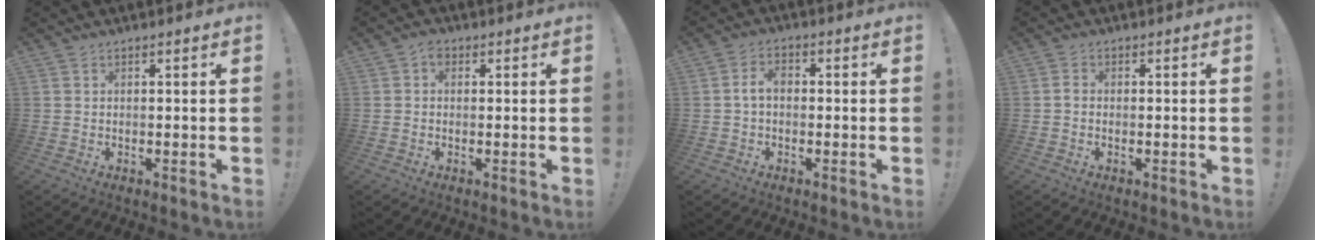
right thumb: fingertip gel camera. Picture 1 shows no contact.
{"total": 1.9, "force": [0.1, 1.4, 1.2], "torque": [-0.025, 0.007, 0.000]}
{"total": 4.3, "force": [-0.2, 2.6, 3.4], "torque": [-0.065, 0.015, -0.003]}
{"total": 1.3, "force": [-0.6, 0.7, 1.0], "torque": [-0.023, 0.007, -0.008]}